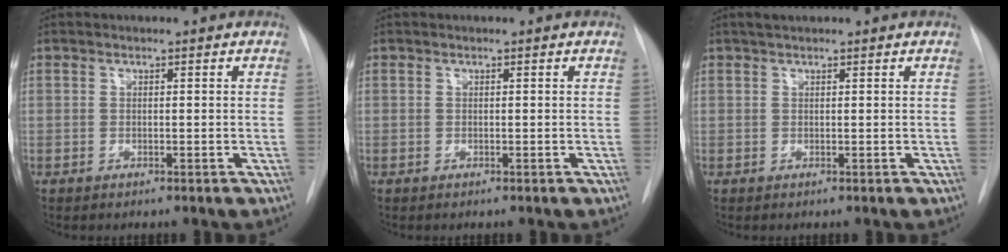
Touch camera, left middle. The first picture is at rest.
{"total": 0.0}
{"total": 1.6, "force": [1.3, 0.4, 0.8], "torque": [-0.017, 0.012, 0.023]}